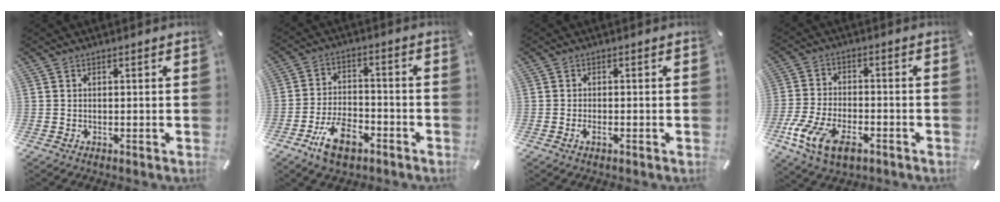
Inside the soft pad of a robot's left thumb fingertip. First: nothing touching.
{"total": 10.9, "force": [-5.9, 5.9, 6.9], "torque": [-0.137, 0.029, -0.105]}
{"total": 1.6, "force": [-0.7, 0.7, 1.3], "torque": [-0.023, 0.001, -0.012]}
{"total": 11.2, "force": [-5.7, 6.0, 7.5], "torque": [-0.167, 0.015, -0.105]}